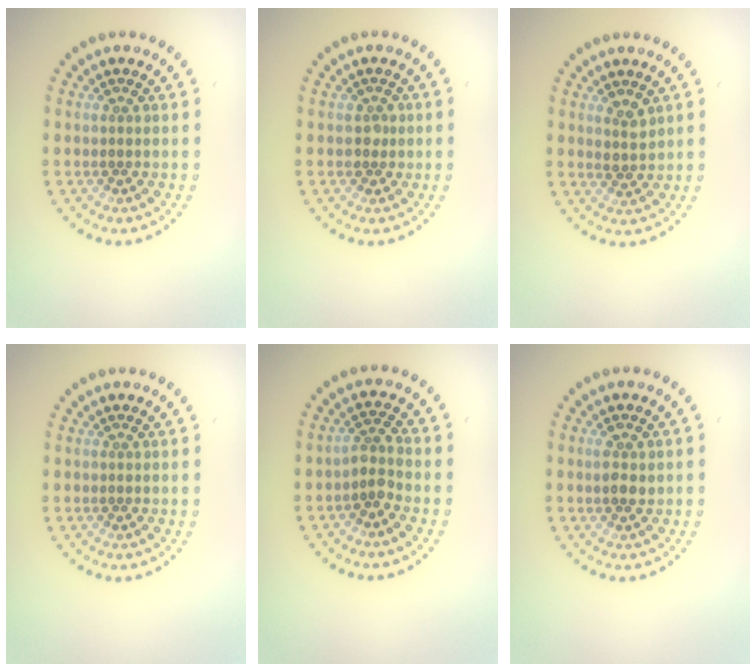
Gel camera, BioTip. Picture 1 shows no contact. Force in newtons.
{"total": 1.2, "press": 1.1, "slide": 0.5}
{"total": 1.5, "press": 1.3, "slide": 0.7}
{"total": 0.0}
{"total": 2.0, "press": 1.5, "slide": 1.3}
{"total": 1.7, "press": 1.6, "slide": 0.3}